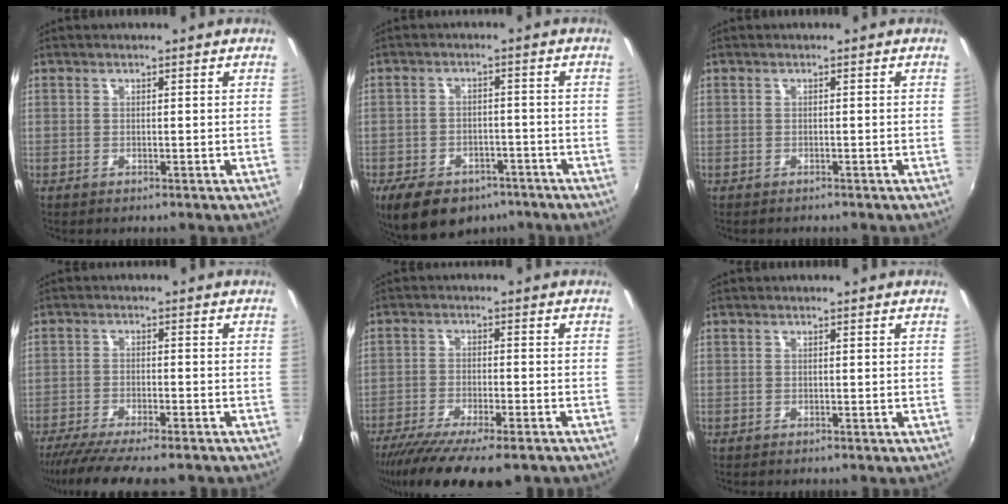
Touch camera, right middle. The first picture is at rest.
{"total": 13.2, "force": [-8.9, 7.7, 6.0], "torque": [-0.142, -0.004, -0.126]}
{"total": 0.6, "force": [-0.5, 0.2, 0.0], "torque": [-0.002, 0.001, -0.007]}
{"total": 12.3, "force": [-10.4, 1.8, 6.4], "torque": [-0.137, -0.041, -0.165]}
{"total": 15.1, "force": [-11.7, 3.2, 9.0], "torque": [-0.180, -0.051, -0.187]}
{"total": 0.0}